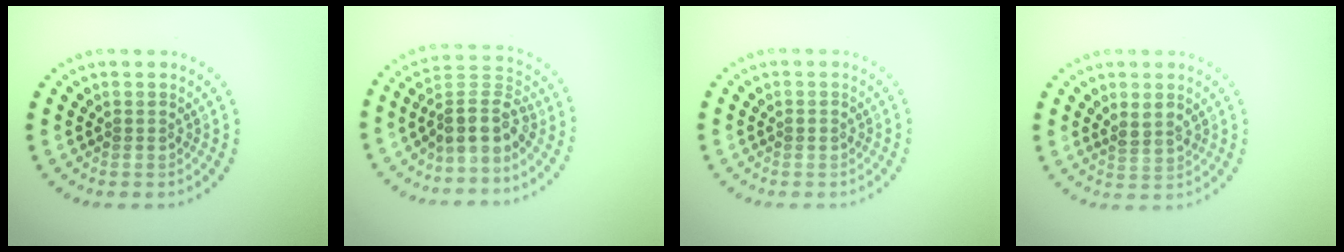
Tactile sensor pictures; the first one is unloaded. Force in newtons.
{"total": 4.0, "press": 3.5, "slide": 2.1}
{"total": 0.6, "press": 0.6, "slide": 0.2}
{"total": 1.8, "press": 1.6, "slide": 0.9}